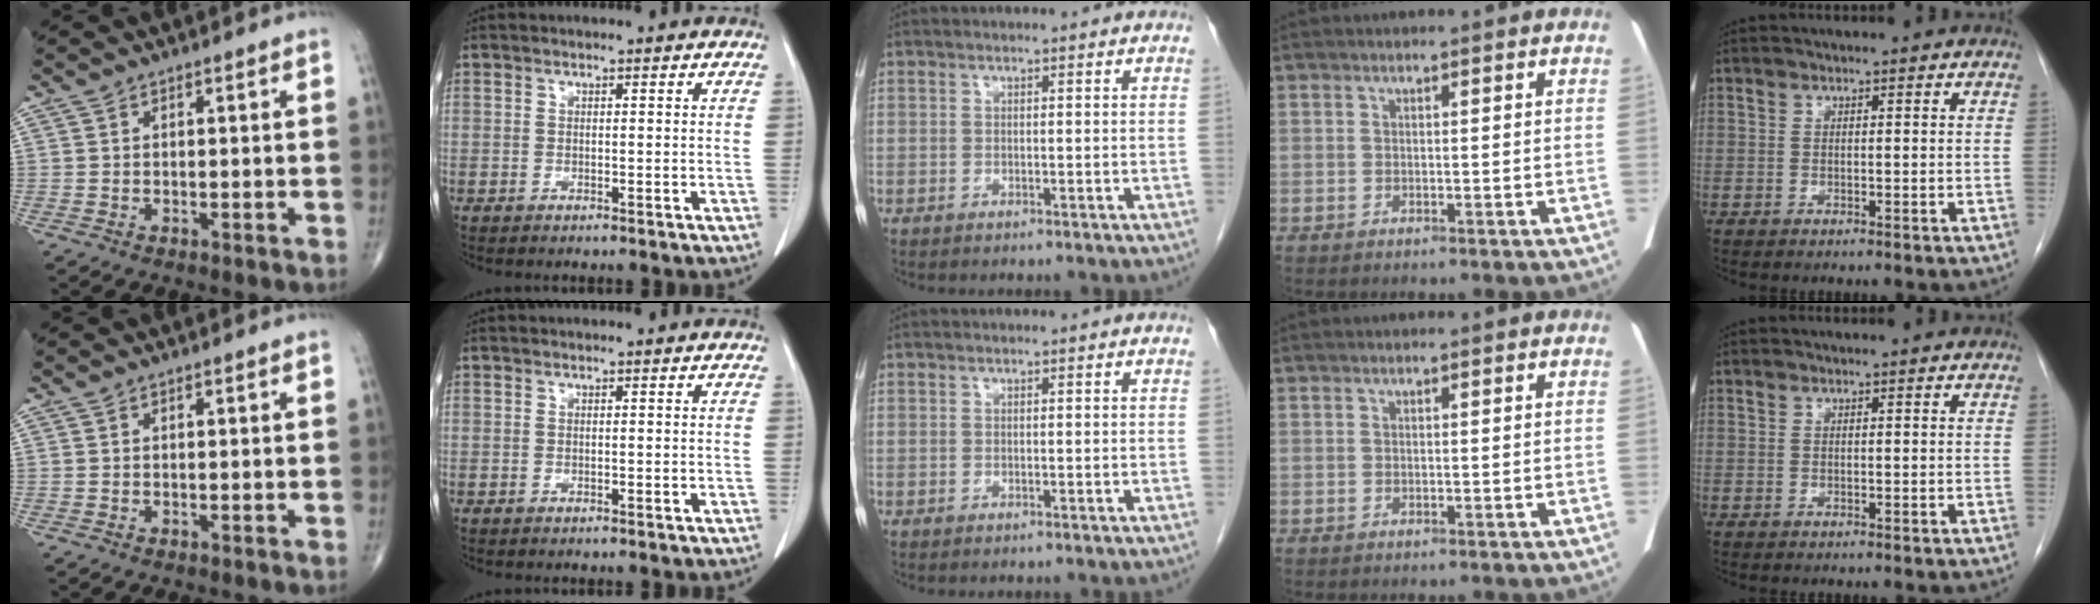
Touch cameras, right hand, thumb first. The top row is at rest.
{}